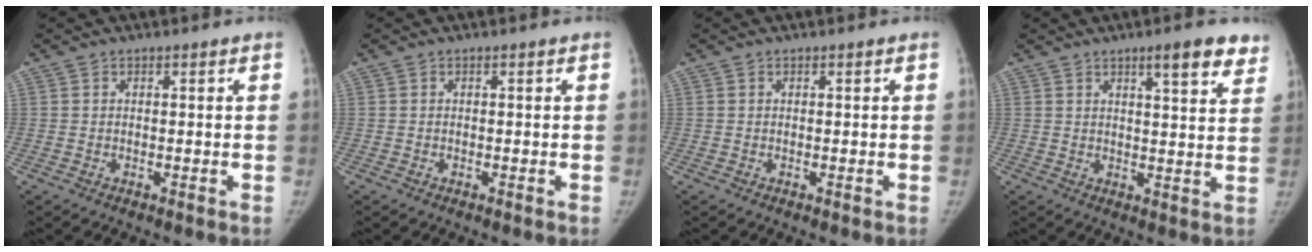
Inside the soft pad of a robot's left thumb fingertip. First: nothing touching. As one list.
[{"total": 0.0}, {"total": 0.0}, {"total": 7.9, "force": [5.3, 1.7, 5.7], "torque": [-0.053, -0.027, 0.068]}]